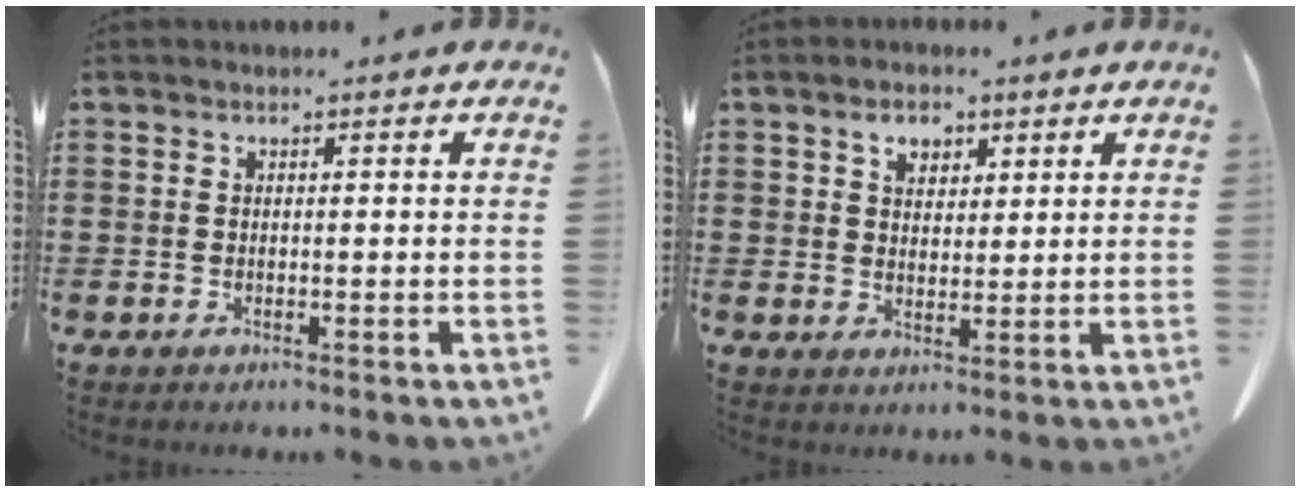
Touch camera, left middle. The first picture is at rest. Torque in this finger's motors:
{"motor_torque": [-0.08, 0.27, 0.01, 0.00]}